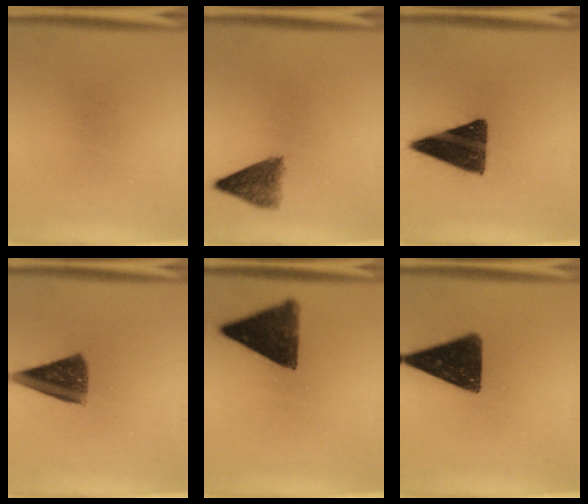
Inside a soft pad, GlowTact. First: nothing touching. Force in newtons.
{"total": 5.0}
{"total": 13.5}
{"total": 9.2}
{"total": 11.5}
{"total": 13.7}